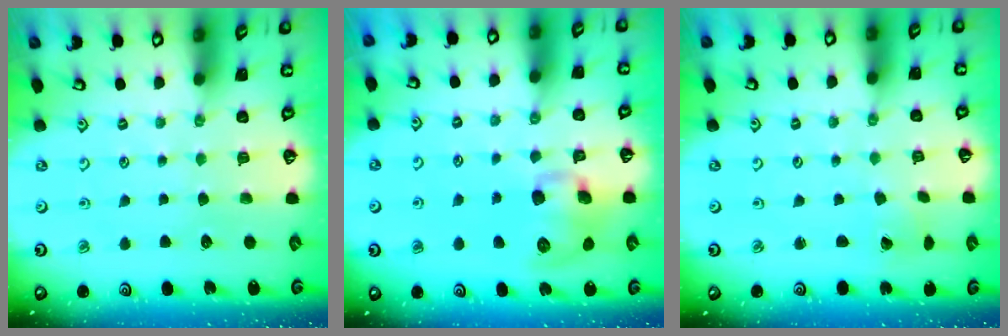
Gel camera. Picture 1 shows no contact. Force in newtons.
{"total": 11.4, "press": 11.2, "slide": 2.2}
{"total": 0.6, "press": 0.6, "slide": 0.1}